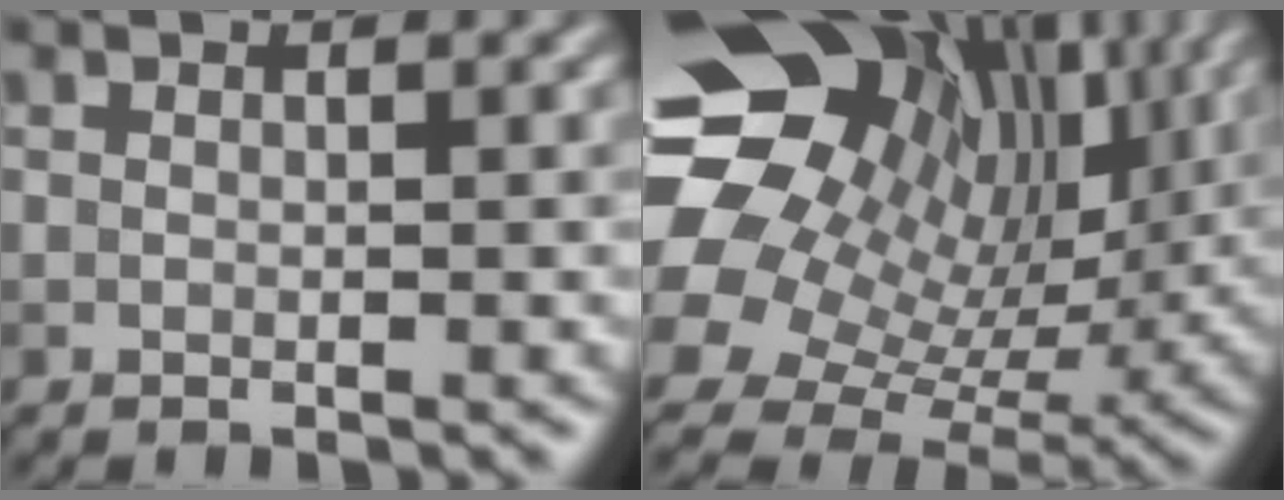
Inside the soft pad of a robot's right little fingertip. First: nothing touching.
{"total": 18.1, "force": [6.2, 13.0, 11.0], "torque": [-0.229, 0.037, 0.123]}